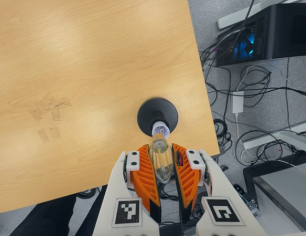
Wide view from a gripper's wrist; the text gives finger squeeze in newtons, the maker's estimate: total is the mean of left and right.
{"total": 19.4, "left": 24.0, "right": 14.8}